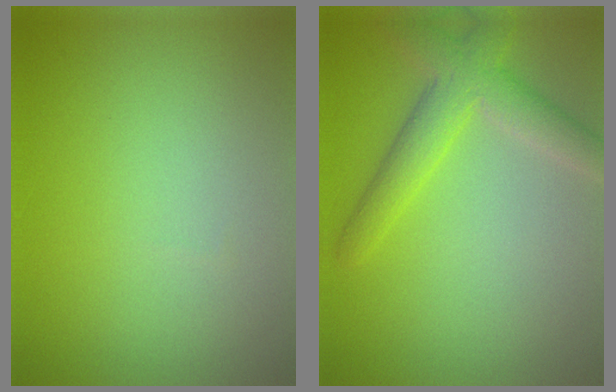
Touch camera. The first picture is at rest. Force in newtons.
{"total": 4.2, "press": 4.2, "slide": 0.5}